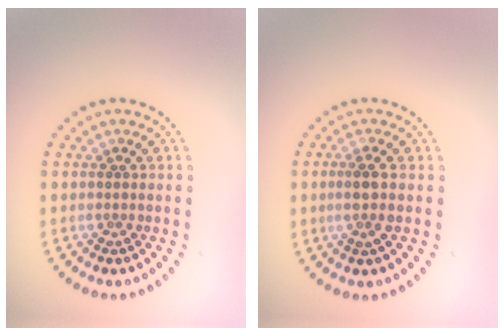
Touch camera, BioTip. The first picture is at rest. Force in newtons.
{"total": 2.2, "press": 1.8, "slide": 1.2}